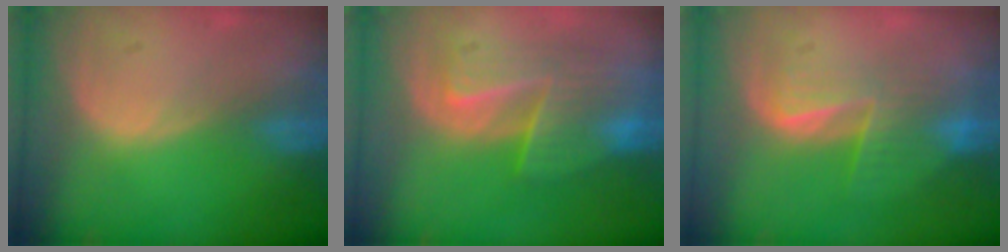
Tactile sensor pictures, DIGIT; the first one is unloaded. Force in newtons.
{"total": 7.3, "press": 7.3, "slide": 0.8}
{"total": 6.6, "press": 6.2, "slide": 2.1}